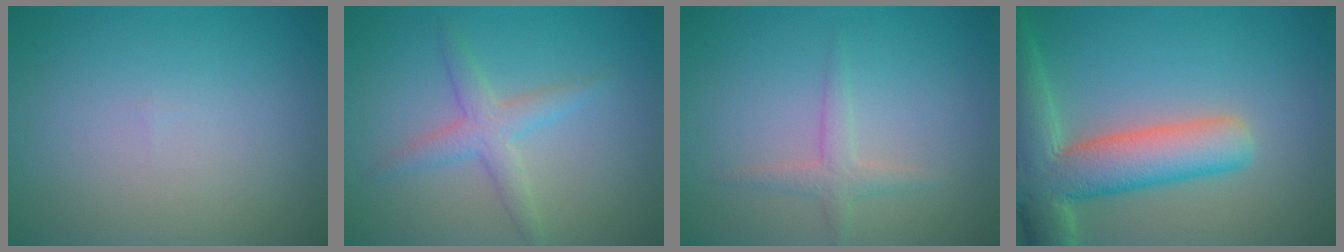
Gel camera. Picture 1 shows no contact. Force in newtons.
{"total": 2.7, "press": 2.7, "slide": 0.0}
{"total": 1.7, "press": 1.7, "slide": 0.0}
{"total": 9.0, "press": 9.0, "slide": 0.8}